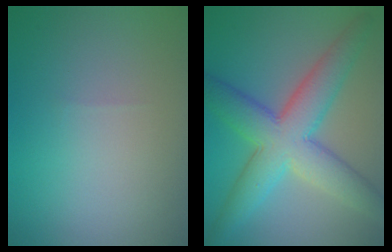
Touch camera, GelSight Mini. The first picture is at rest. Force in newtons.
{"total": 8.6, "press": 8.6, "slide": 0.2}